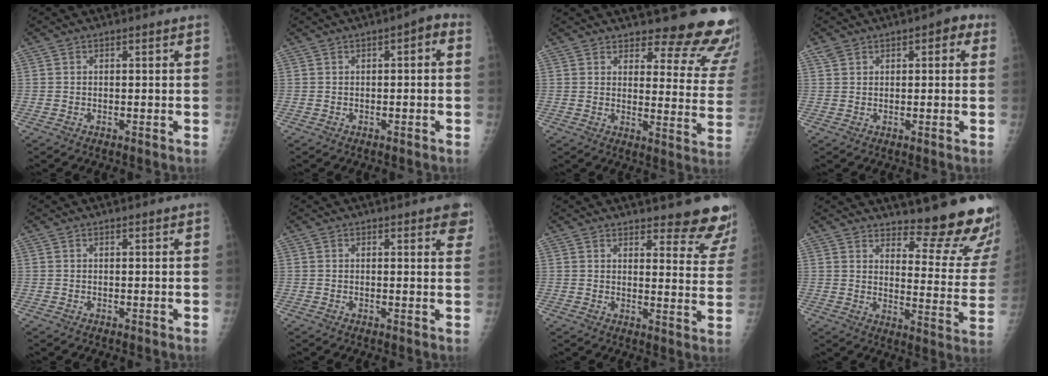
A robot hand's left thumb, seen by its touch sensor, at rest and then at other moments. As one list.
[{"total": 2.8, "force": [0.1, 1.1, 2.5], "torque": [-0.027, 0.019, -0.008]}, {"total": 18.1, "force": [16.2, 4.9, 6.3], "torque": [-0.027, -0.137, 0.176]}, {"total": 5.0, "force": [2.4, 2.9, 3.4], "torque": [-0.029, 0.012, 0.034]}, {"total": 0.6, "force": [0.5, 0.0, 0.4], "torque": [-0.008, -0.001, 0.009]}, {"total": 5.2, "force": [3.2, 1.5, 3.9], "torque": [-0.025, -0.005, 0.033]}, {"total": 13.7, "force": [12.5, 3.0, 4.7], "torque": [-0.013, -0.099, 0.130]}, {"total": 19.5, "force": [16.4, 4.4, 9.5], "torque": [-0.089, -0.153, 0.203]}]